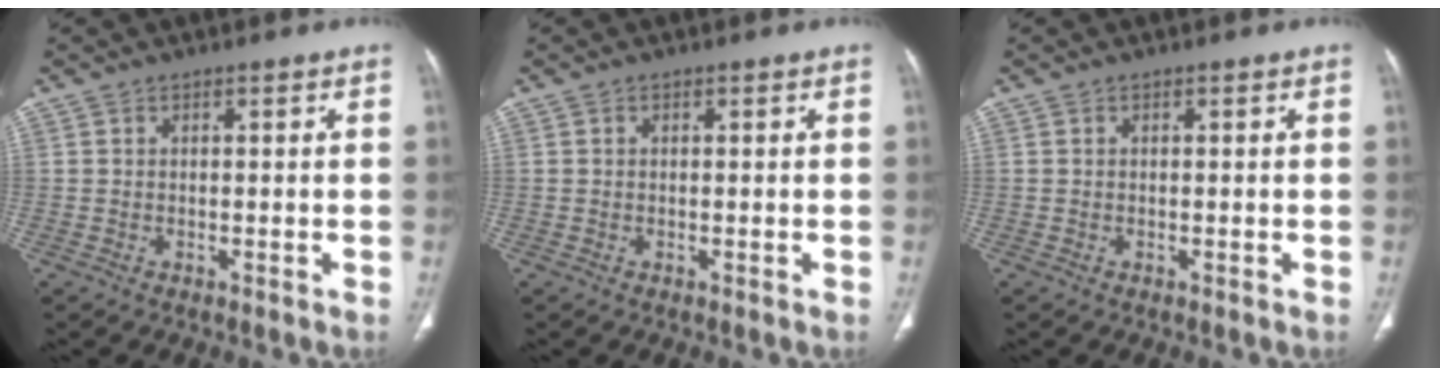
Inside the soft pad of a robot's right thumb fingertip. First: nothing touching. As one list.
[{"total": 0.0}, {"total": 0.0}]